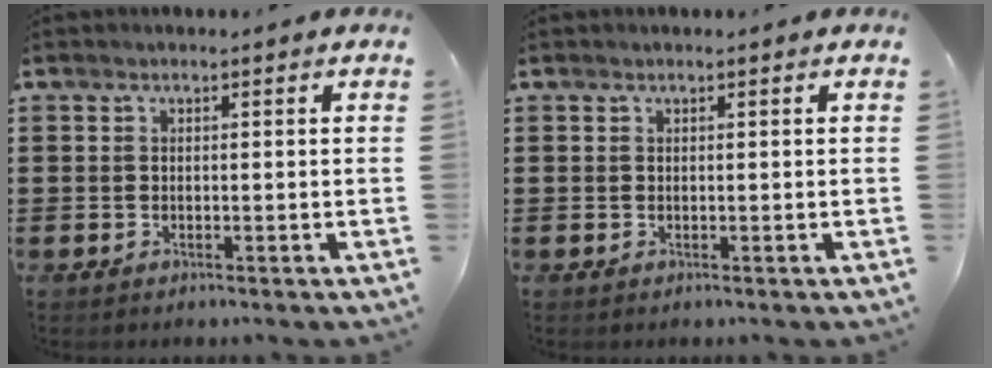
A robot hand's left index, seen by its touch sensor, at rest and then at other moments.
{"total": 0.0}